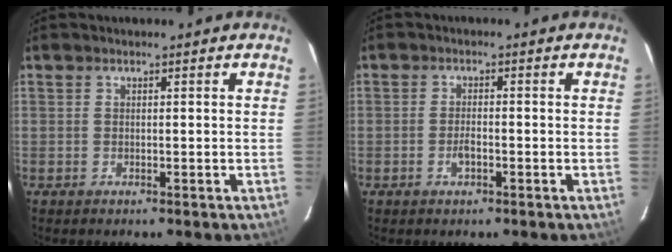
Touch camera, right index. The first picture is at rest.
{"total": 2.3, "force": [-1.0, 1.1, 1.8], "torque": [-0.035, 0.001, -0.019]}